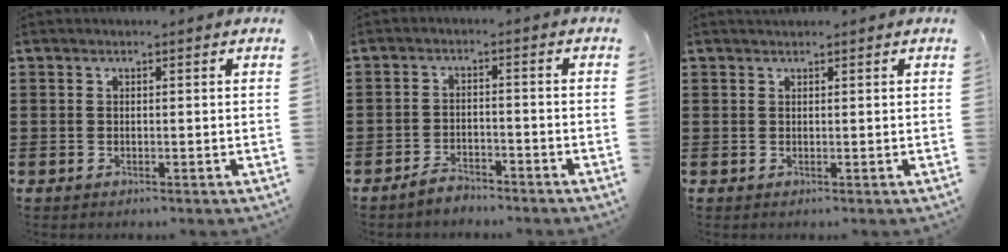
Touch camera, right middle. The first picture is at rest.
{"total": 2.8, "force": [-2.7, 0.6, 0.4], "torque": [-0.013, 0.005, -0.056]}
{"total": 0.7, "force": [0.7, 0.0, -0.1], "torque": [-0.001, -0.002, 0.014]}